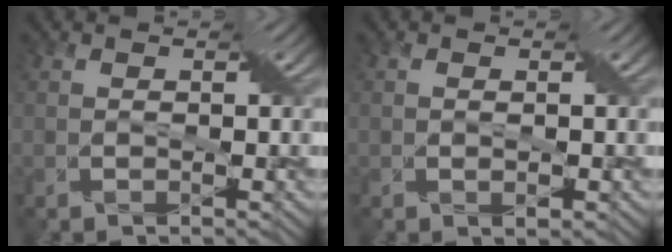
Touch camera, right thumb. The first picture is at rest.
{"total": 0.8, "force": [-0.2, 0.2, 0.7], "torque": [-0.010, -0.005, 0.002]}